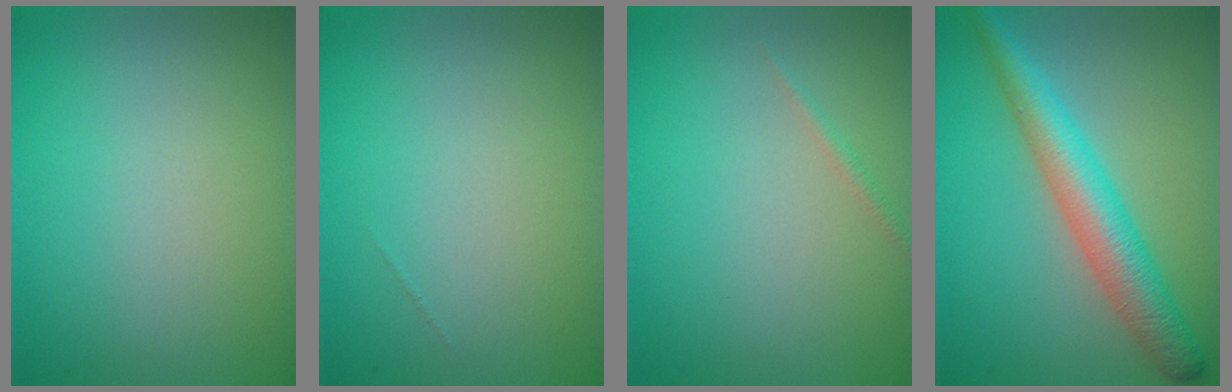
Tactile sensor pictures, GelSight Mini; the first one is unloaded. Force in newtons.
{"total": 0.0}
{"total": 0.7, "press": 0.7, "slide": 0.0}
{"total": 5.6, "press": 5.6, "slide": 0.1}